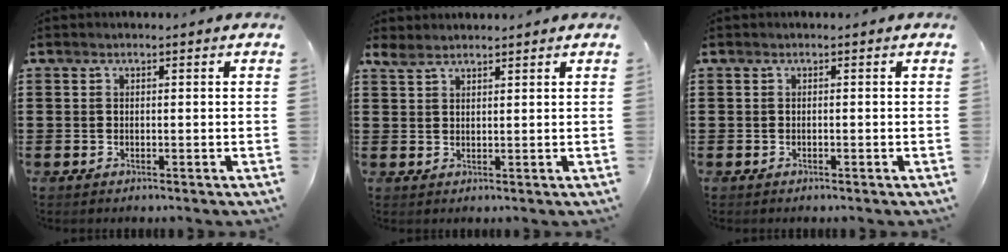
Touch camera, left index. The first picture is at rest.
{"total": 2.6, "force": [2.3, 0.9, 0.9], "torque": [-0.024, 0.002, 0.044]}
{"total": 0.0}